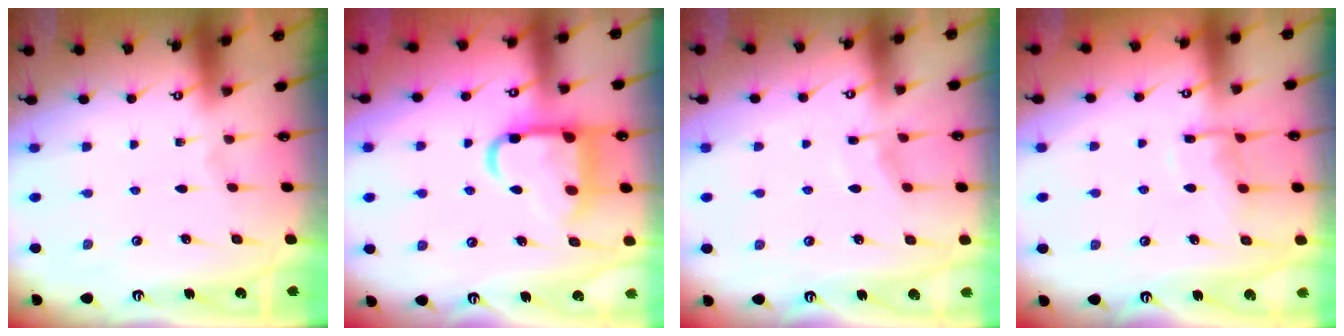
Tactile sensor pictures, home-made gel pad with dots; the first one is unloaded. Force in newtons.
{"total": 15.0, "press": 14.9, "slide": 1.4}
{"total": 3.8, "press": 3.8, "slide": 0.5}
{"total": 9.2, "press": 9.2, "slide": 1.0}